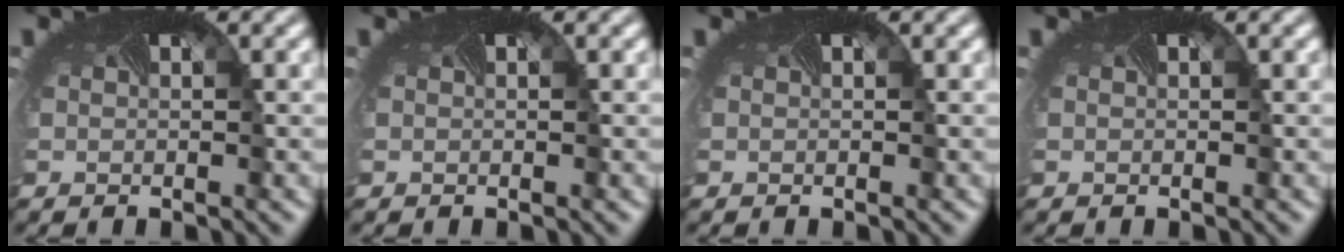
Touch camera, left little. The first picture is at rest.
{"total": 0.0}
{"total": 0.0}
{"total": 0.0}